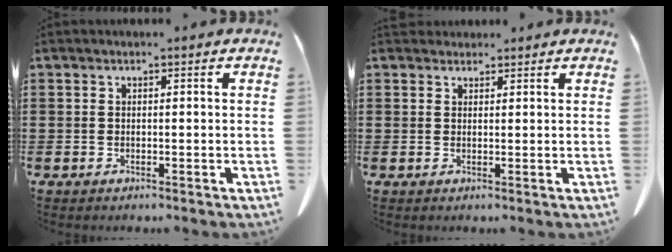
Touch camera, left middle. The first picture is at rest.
{"total": 1.6, "force": [1.5, 0.6, 0.0], "torque": [-0.005, 0.001, 0.031]}